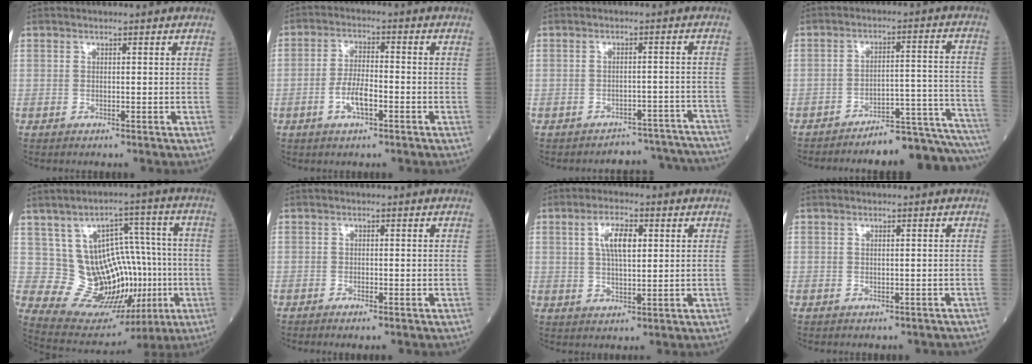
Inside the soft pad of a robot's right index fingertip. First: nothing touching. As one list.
[{"total": 5.0, "force": [-2.1, 1.4, 4.3], "torque": [-0.091, 0.004, -0.040]}, {"total": 9.4, "force": [-9.1, 2.5, -0.7], "torque": [0.023, 0.036, -0.091]}, {"total": 16.9, "force": [-16.2, -0.4, 4.7], "torque": [-0.017, 0.028, -0.213]}, {"total": 14.7, "force": [-1.7, 10.2, 10.4], "torque": [-0.153, 0.039, 0.006]}, {"total": 1.1, "force": [-0.8, 0.0, 0.7], "torque": [-0.020, -0.003, -0.013]}, {"total": 5.8, "force": [1.7, 1.9, 5.2], "torque": [-0.105, 0.008, 0.034]}, {"total": 0.8, "force": [-0.5, 0.4, 0.3], "torque": [-0.004, 0.001, -0.005]}]